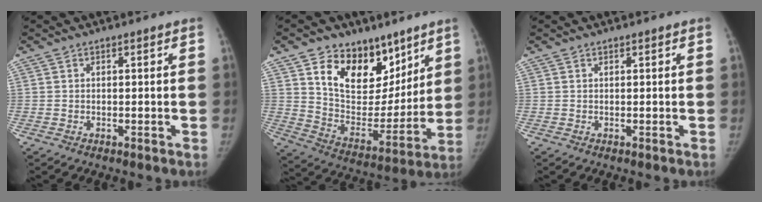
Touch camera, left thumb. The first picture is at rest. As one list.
[{"total": 18.5, "force": [11.0, 11.8, 9.0], "torque": [-0.089, -0.067, 0.194]}, {"total": 0.0}]